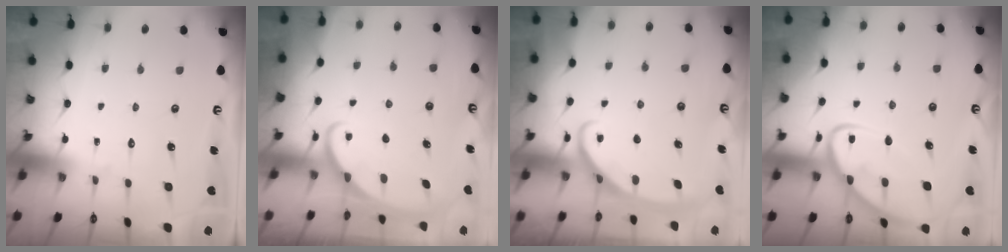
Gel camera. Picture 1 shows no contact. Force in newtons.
{"total": 1.6, "press": 1.6, "slide": 0.1}
{"total": 2.8, "press": 2.8, "slide": 0.4}
{"total": 10.3, "press": 10.2, "slide": 0.9}